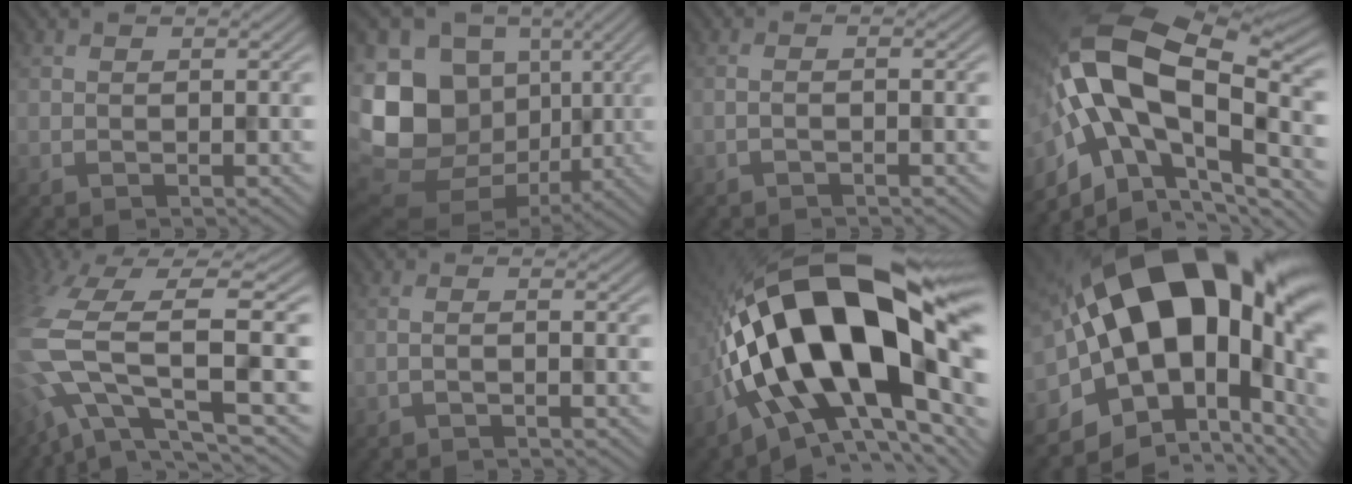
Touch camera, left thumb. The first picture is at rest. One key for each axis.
{"total": 16.7, "fx": -1.2, "fy": 13.9, "fz": 9.2, "tx": -0.231, "ty": -0.019, "tz": -0.001}
{"total": 1.3, "fx": -0.8, "fy": 0.1, "fz": 1.0, "tx": -0.015, "ty": 0.011, "tz": -0.023}
{"total": 18.6, "fx": -1.8, "fy": 10.1, "fz": 15.5, "tx": -0.326, "ty": 0.005, "tz": -0.033}
{"total": 14.2, "fx": -2.2, "fy": 5.4, "fz": 13.0, "tx": -0.315, "ty": -0.013, "tz": -0.024}
{"total": 1.6, "fx": -0.9, "fy": 0.1, "fz": 1.3, "tx": -0.018, "ty": 0.013, "tz": -0.029}
{"total": 22.8, "fx": 0.0, "fy": 10.6, "fz": 20.2, "tx": -0.389, "ty": -0.002, "tz": -0.013}
{"total": 21.9, "fx": 1.7, "fy": 13.3, "fz": 17.3, "tx": -0.291, "ty": -0.006, "tz": 0.039}